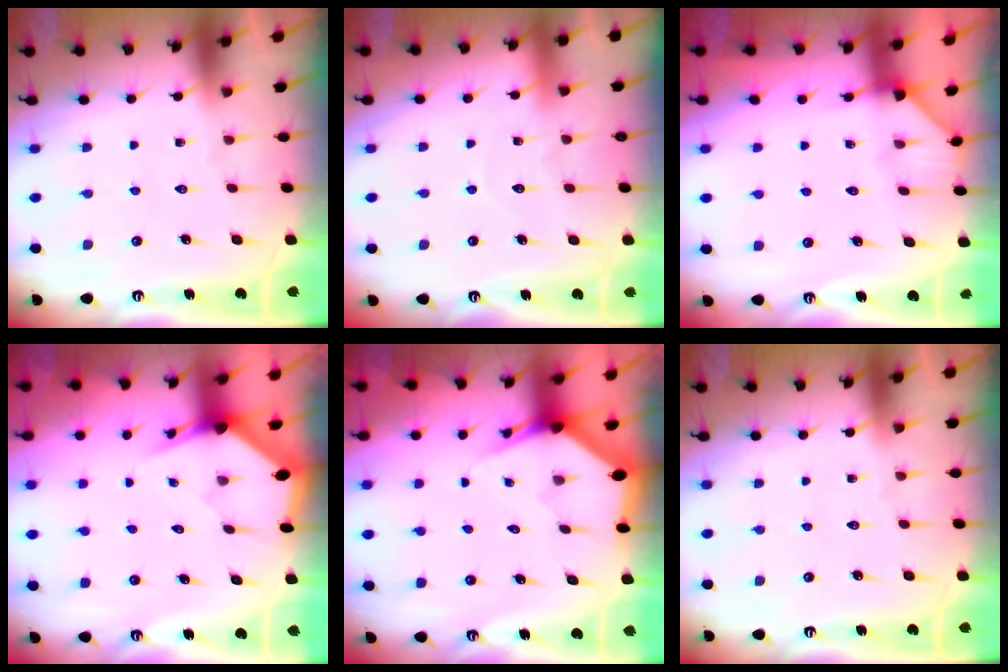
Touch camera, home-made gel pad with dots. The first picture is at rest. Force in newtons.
{"total": 5.1, "press": 5.1, "slide": 0.3}
{"total": 2.0, "press": 2.0, "slide": 0.1}
{"total": 2.8, "press": 2.8, "slide": 0.1}
{"total": 3.4, "press": 3.3, "slide": 0.3}
{"total": 0.0}